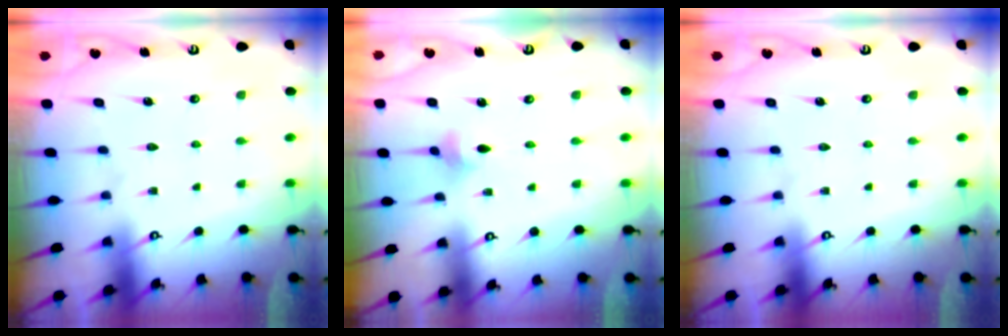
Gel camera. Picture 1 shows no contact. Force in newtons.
{"total": 2.1, "press": 2.0, "slide": 0.5}
{"total": 0.0}